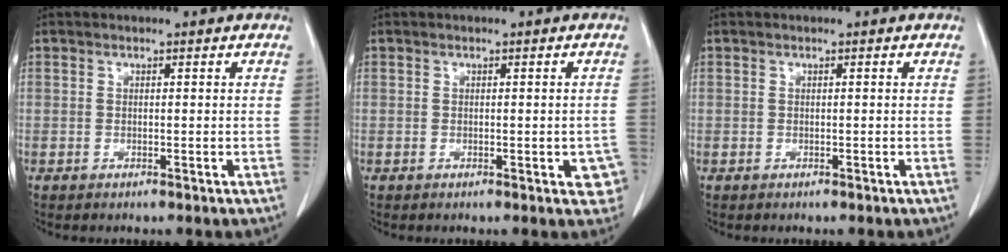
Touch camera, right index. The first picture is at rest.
{"total": 3.8, "force": [-1.3, 1.4, 3.3], "torque": [-0.019, 0.003, -0.014]}
{"total": 0.0}